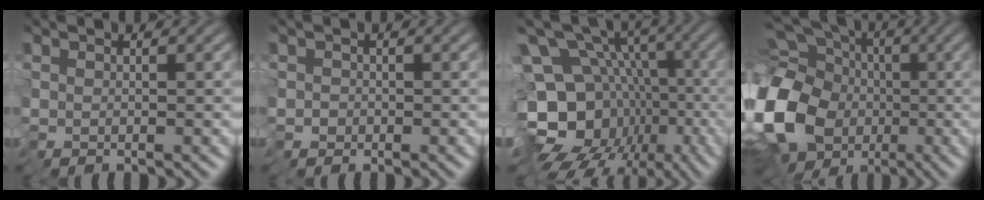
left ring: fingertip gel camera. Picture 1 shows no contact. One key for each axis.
{"total": 0.9, "fx": -0.5, "fy": 0.7, "fz": 0.2, "tx": 0.007, "ty": 0.004, "tz": -0.011}
{"total": 15.1, "fx": -4.1, "fy": 11.4, "fz": 9.0, "tx": -0.176, "ty": 0.009, "tz": -0.063}
{"total": 18.1, "fx": -3.5, "fy": 15.6, "fz": 8.5, "tx": -0.191, "ty": -0.020, "tz": -0.106}